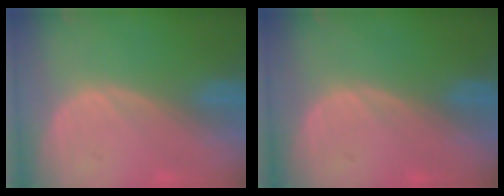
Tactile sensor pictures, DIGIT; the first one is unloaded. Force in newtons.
{"total": 0.0}